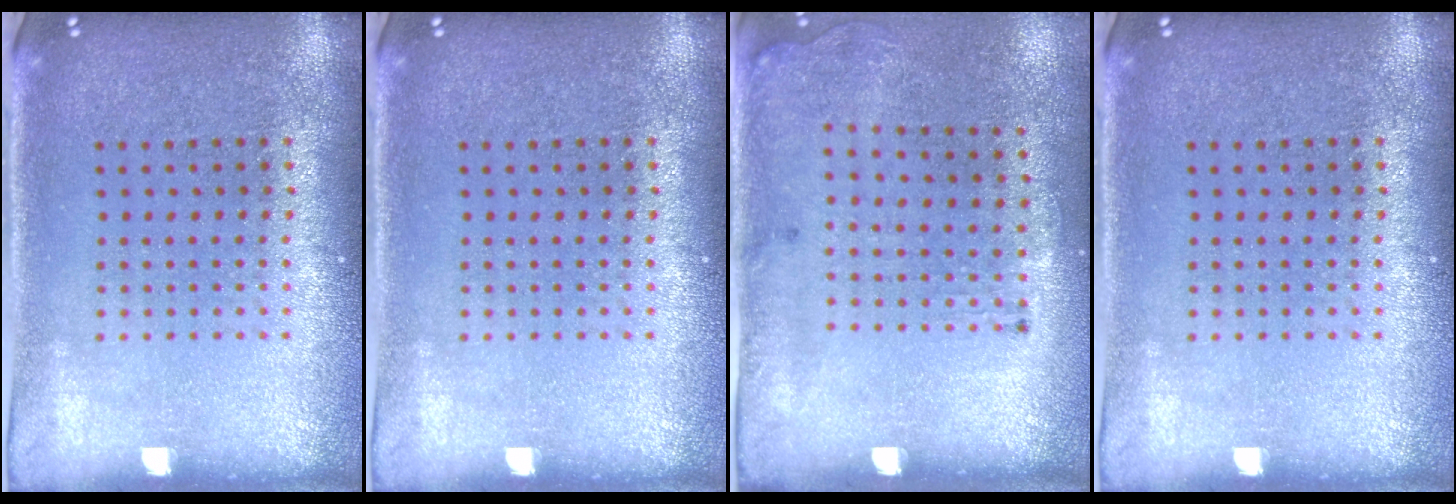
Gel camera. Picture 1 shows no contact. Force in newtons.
{"total": 0.0}
{"total": 1.8, "press": 1.2, "slide": 1.3}
{"total": 0.0}